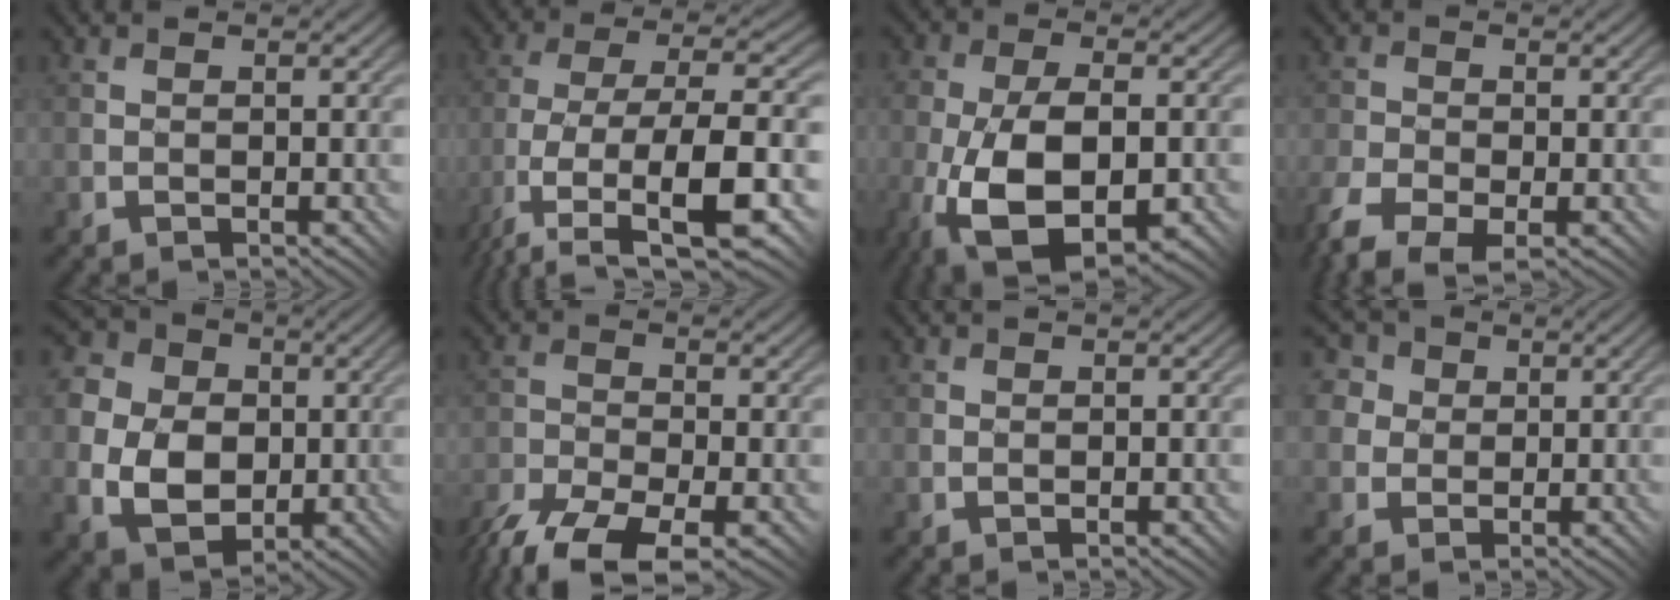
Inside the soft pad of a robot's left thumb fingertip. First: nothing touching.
{"total": 11.2, "force": [-4.3, 3.6, 9.7], "torque": [-0.193, -0.009, -0.076]}
{"total": 14.3, "force": [-5.3, 7.7, 10.7], "torque": [-0.211, -0.028, -0.074]}
{"total": 8.0, "force": [-5.1, 3.8, 4.7], "torque": [-0.110, -0.027, -0.091]}
{"total": 11.0, "force": [-0.7, 9.1, 6.2], "torque": [-0.158, -0.011, -0.018]}
{"total": 11.0, "force": [-8.3, 4.0, 6.1], "torque": [-0.128, -0.036, -0.136]}
{"total": 0.7, "force": [0.0, 0.3, 0.6], "torque": [-0.010, 0.000, 0.004]}
{"total": 8.4, "force": [3.6, 6.8, 3.3], "torque": [-0.096, 0.022, 0.051]}